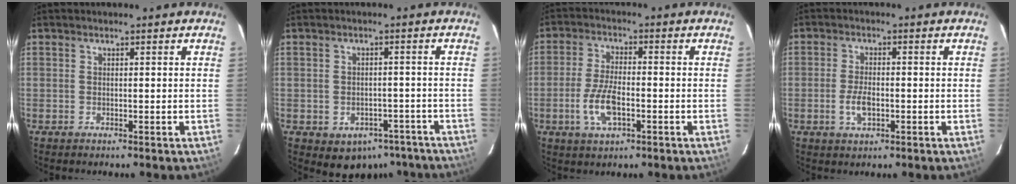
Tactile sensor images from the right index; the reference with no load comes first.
{"total": 9.7, "force": [-6.4, 6.6, 3.1], "torque": [-0.056, 0.025, -0.055]}
{"total": 7.8, "force": [-2.6, 3.2, 6.6], "torque": [-0.141, -0.003, -0.049]}
{"total": 4.4, "force": [-1.4, 2.1, 3.6], "torque": [-0.076, -0.002, -0.024]}